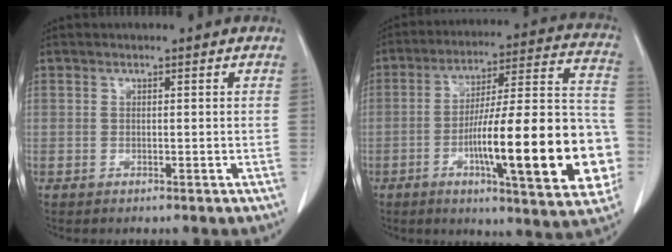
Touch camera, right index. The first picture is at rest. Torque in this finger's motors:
{"motor_torque": [2.14, 0.00, 0.84, 0.21]}